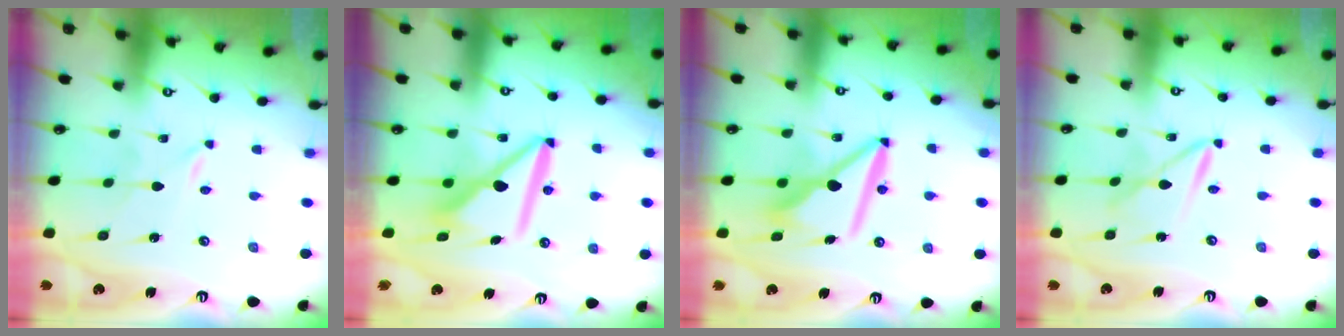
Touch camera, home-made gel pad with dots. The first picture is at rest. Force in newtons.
{"total": 10.9, "press": 10.8, "slide": 1.2}
{"total": 10.6, "press": 10.5, "slide": 1.4}
{"total": 6.0, "press": 6.0, "slide": 0.3}